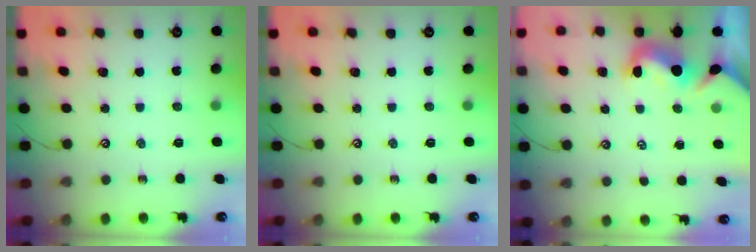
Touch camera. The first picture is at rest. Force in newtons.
{"total": 0.0}
{"total": 1.5, "press": 1.2, "slide": 0.9}